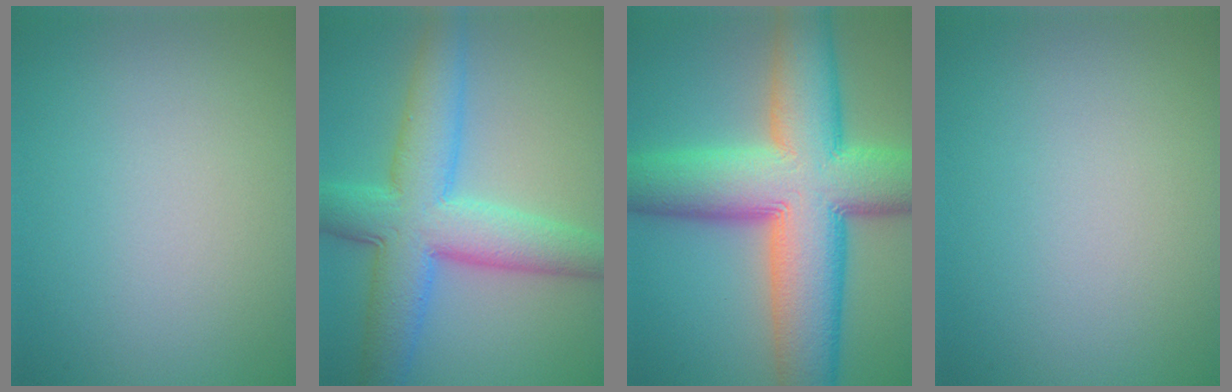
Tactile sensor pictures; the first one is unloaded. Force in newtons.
{"total": 8.6, "press": 8.6, "slide": 0.1}
{"total": 14.9, "press": 14.9, "slide": 0.7}
{"total": 0.0}